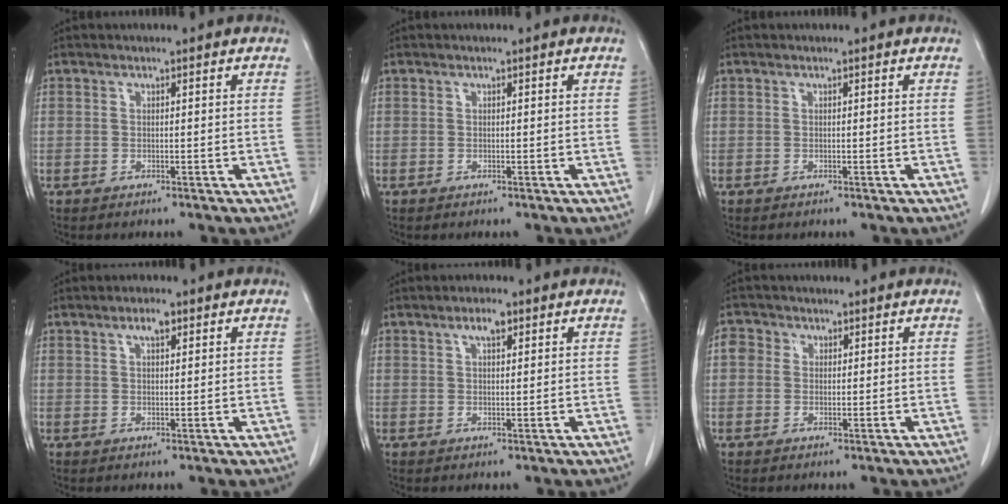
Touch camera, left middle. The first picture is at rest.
{"total": 0.0}
{"total": 0.0}
{"total": 2.2, "force": [1.3, 0.7, 1.7], "torque": [-0.035, 0.004, 0.022]}
{"total": 2.5, "force": [1.4, 0.7, 1.9], "torque": [-0.039, 0.005, 0.025]}
{"total": 2.5, "force": [0.6, 2.3, 0.9], "torque": [-0.014, 0.009, 0.007]}